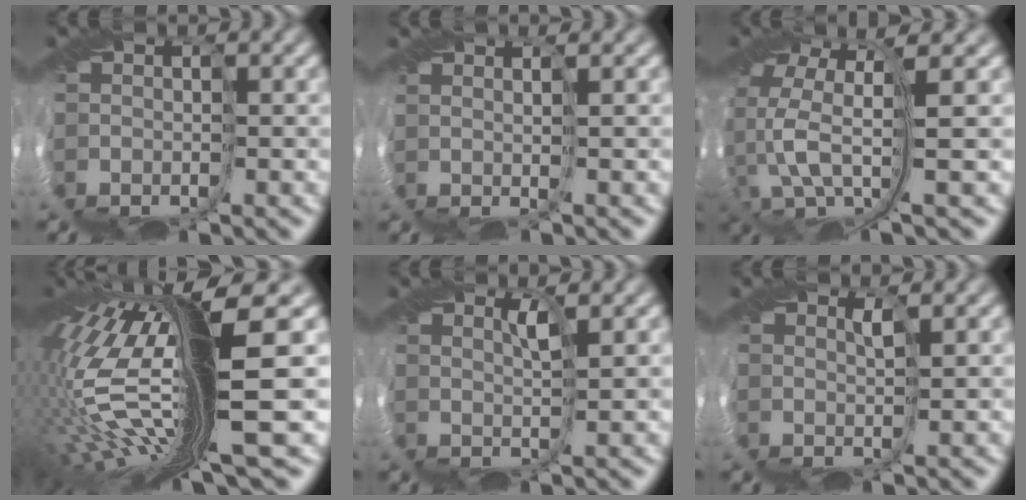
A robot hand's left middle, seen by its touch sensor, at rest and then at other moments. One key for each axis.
{"total": 2.0, "fx": 1.5, "fy": -0.2, "fz": 1.3, "tx": -0.005, "ty": 0.026, "tz": 0.006}
{"total": 6.3, "fx": -0.2, "fy": 1.5, "fz": 6.1, "tx": -0.145, "ty": 0.008, "tz": -0.015}
{"total": 16.5, "fx": 0.0, "fy": 1.9, "fz": 16.4, "tx": -0.317, "ty": -0.034, "tz": 0.026}
{"total": 1.8, "fx": 1.0, "fy": -1.0, "fz": 1.0, "tx": -0.024, "ty": 0.004, "tz": 0.023}
{"total": 1.3, "fx": 0.8, "fy": -0.9, "fz": 0.4, "tx": -0.011, "ty": 0.001, "tz": 0.021}